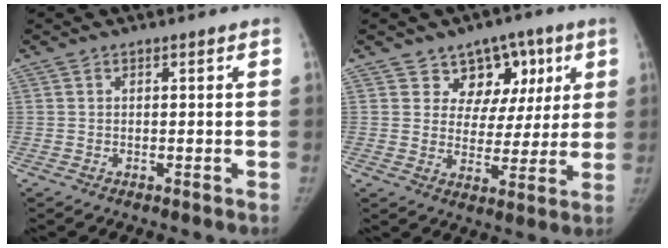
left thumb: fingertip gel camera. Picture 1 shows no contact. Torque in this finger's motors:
{"motor_torque": [0.29, 0.05, 0.04, -0.20, -0.02]}